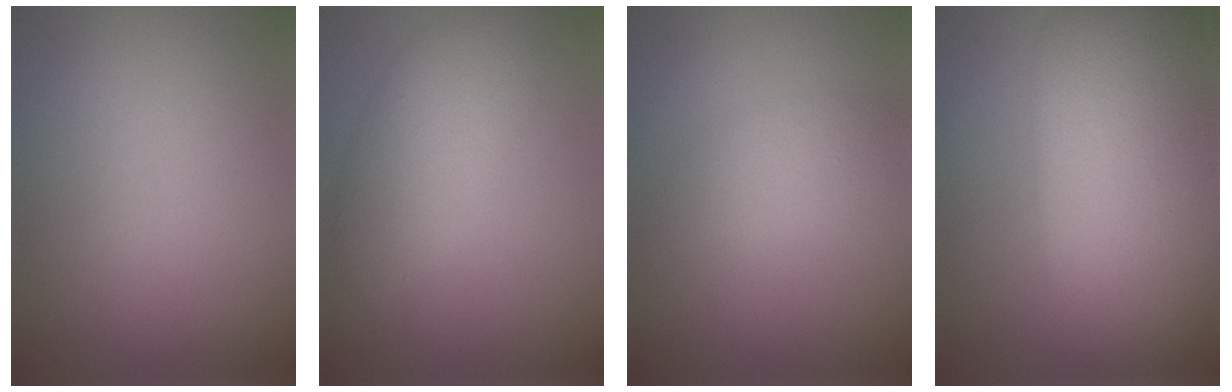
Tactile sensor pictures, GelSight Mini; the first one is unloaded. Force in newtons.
{"total": 5.0, "press": 5.0, "slide": 0.3}
{"total": 1.9, "press": 1.9, "slide": 0.1}
{"total": 12.3, "press": 12.3, "slide": 0.6}